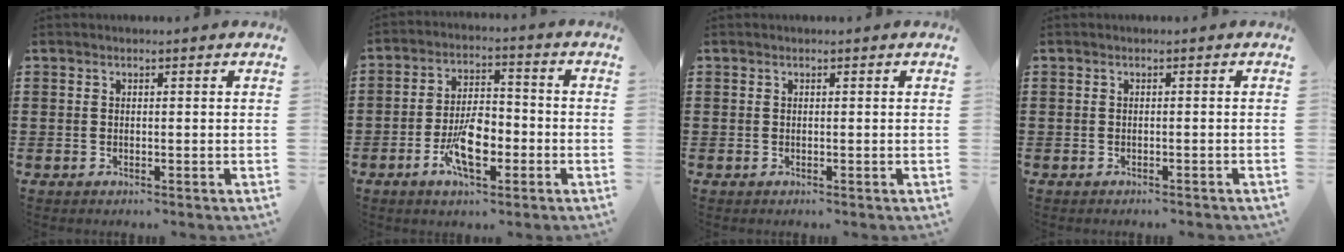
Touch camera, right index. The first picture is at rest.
{"total": 8.6, "force": [-3.3, 3.9, 6.9], "torque": [-0.136, 0.002, -0.059]}
{"total": 0.0}
{"total": 0.5, "force": [-0.5, 0.0, 0.2], "torque": [-0.005, -0.003, -0.009]}